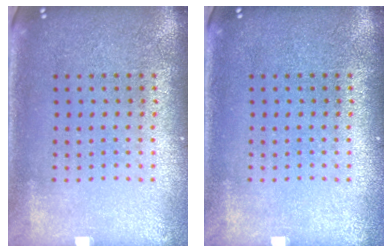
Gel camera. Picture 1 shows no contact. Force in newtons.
{"total": 0.0}